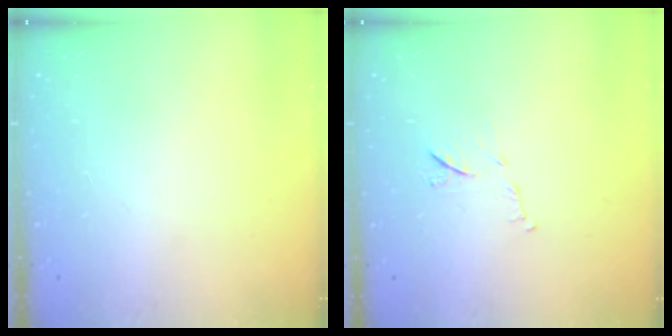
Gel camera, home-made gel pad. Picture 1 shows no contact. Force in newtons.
{"total": 6.0, "press": 6.0, "slide": 0.6}